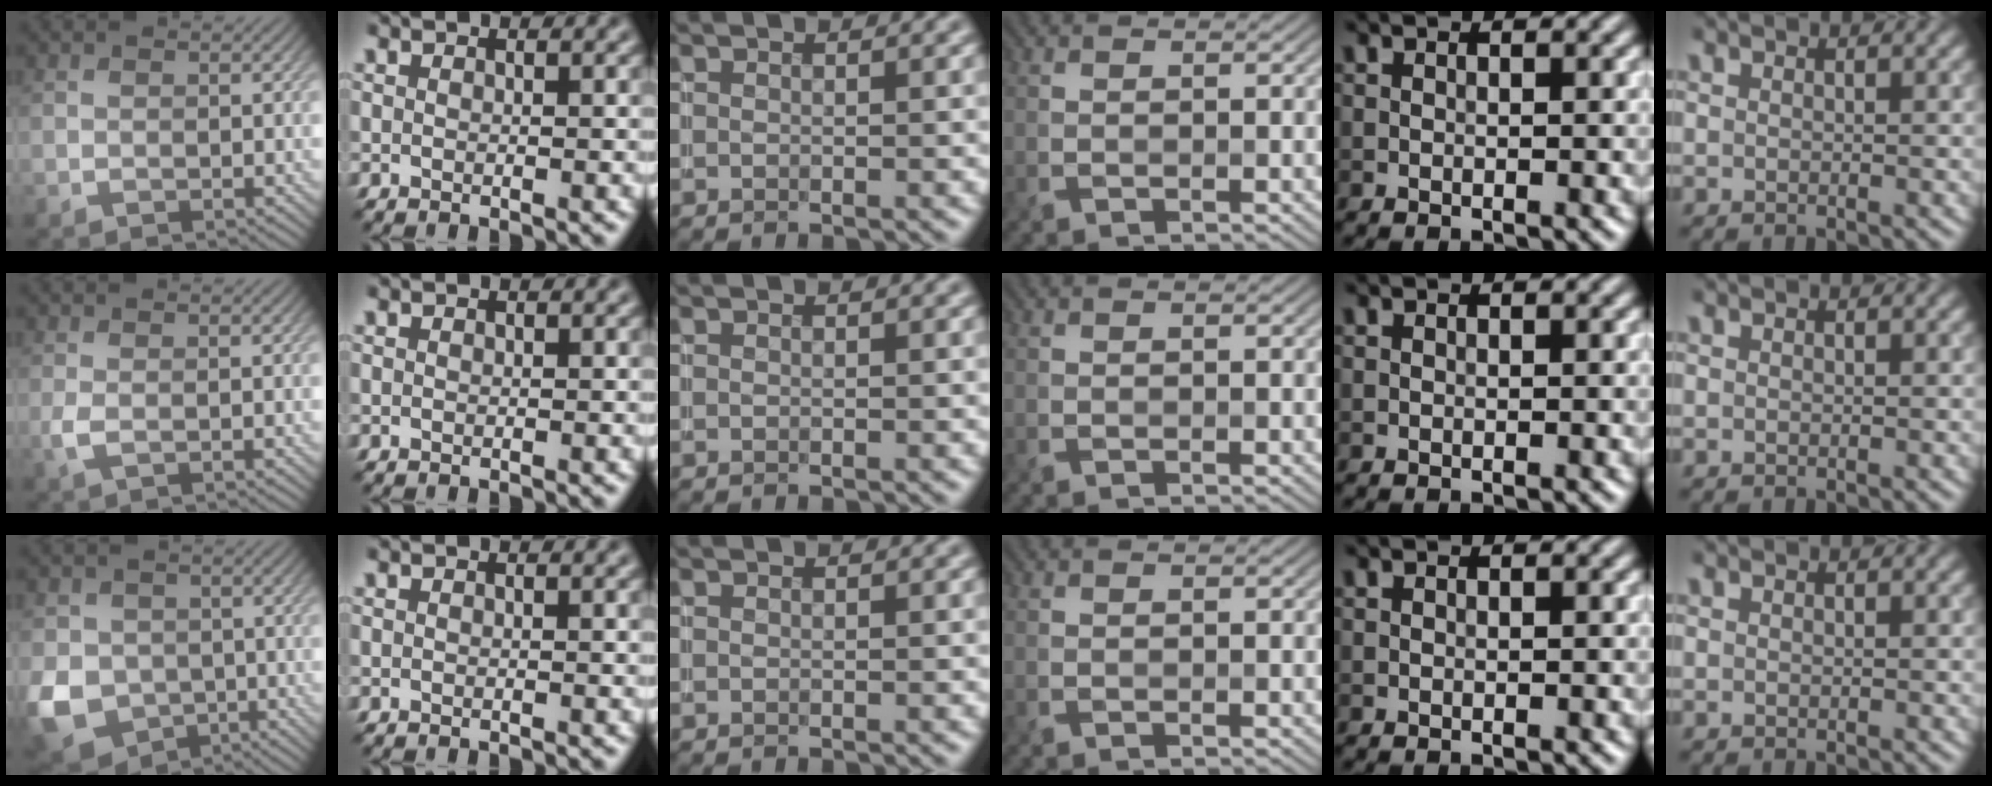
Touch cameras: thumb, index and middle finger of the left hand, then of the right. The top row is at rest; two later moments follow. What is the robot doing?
{"motion": "insert", "object": "file holder"}